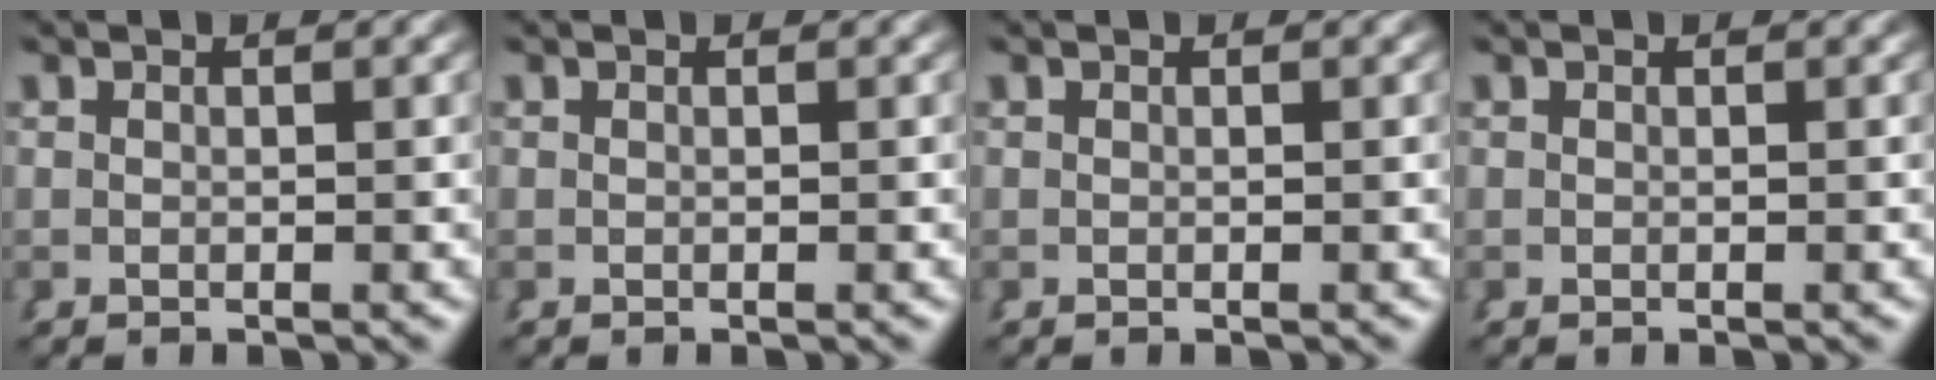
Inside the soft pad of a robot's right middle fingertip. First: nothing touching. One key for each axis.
{"total": 0.0}
{"total": 0.0}
{"total": 0.0}